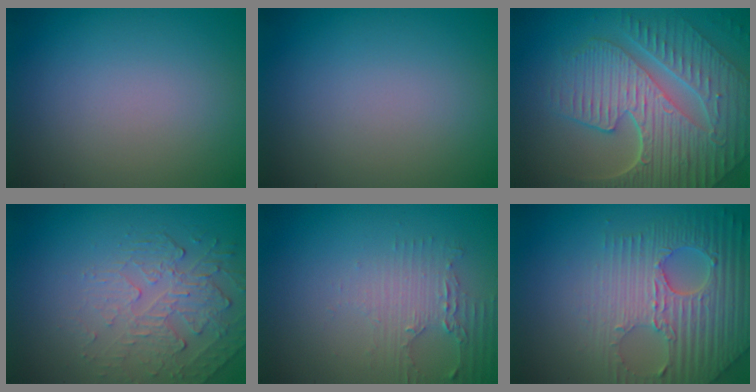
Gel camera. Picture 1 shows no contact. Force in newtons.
{"total": 0.0}
{"total": 9.6, "press": 6.5, "slide": 7.1}
{"total": 2.4, "press": 1.7, "slide": 1.7}
{"total": 2.4, "press": 2.3, "slide": 0.9}
{"total": 7.0, "press": 5.2, "slide": 4.7}